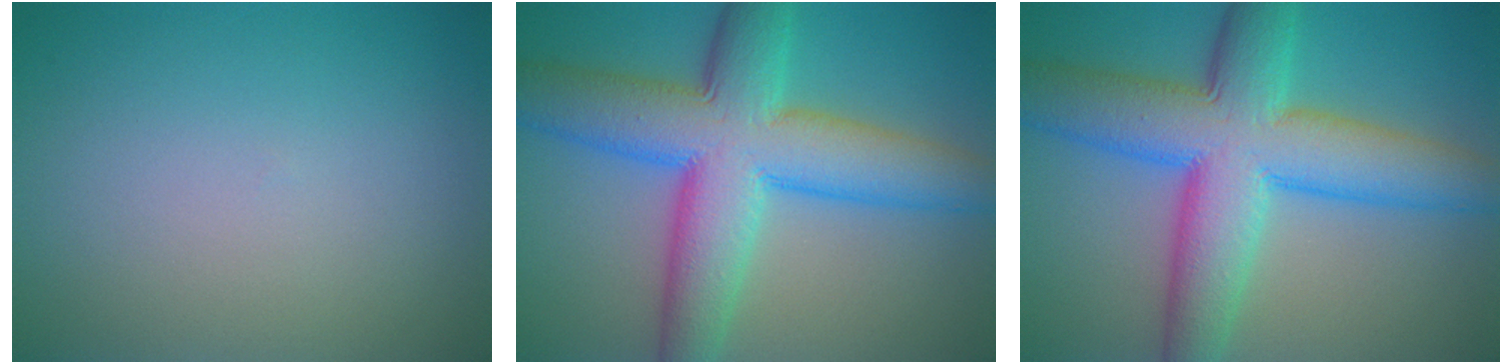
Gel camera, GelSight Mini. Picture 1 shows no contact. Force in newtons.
{"total": 11.1, "press": 11.1, "slide": 0.1}
{"total": 11.1, "press": 11.1, "slide": 0.1}